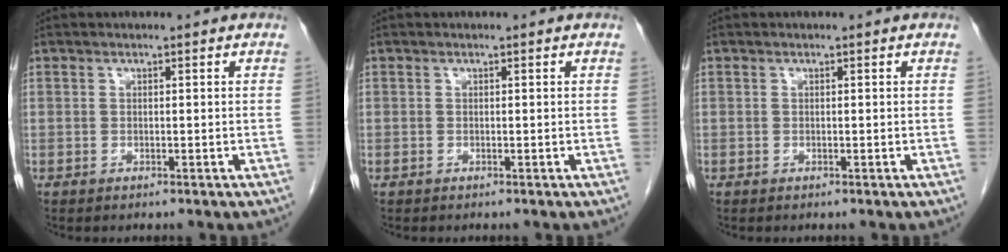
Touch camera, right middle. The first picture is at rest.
{"total": 0.0}
{"total": 0.0}